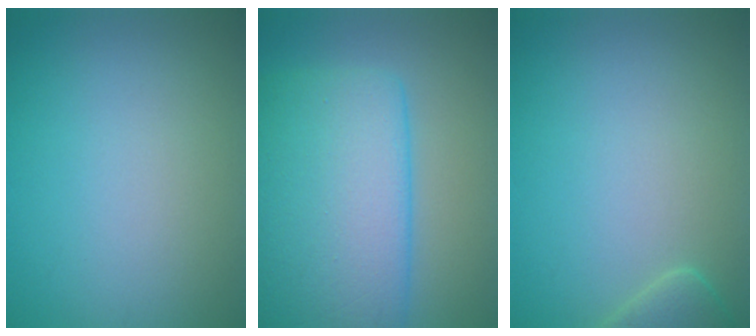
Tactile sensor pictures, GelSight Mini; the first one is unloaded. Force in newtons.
{"total": 11.0, "press": 11.0, "slide": 0.6}
{"total": 2.3, "press": 2.2, "slide": 0.4}